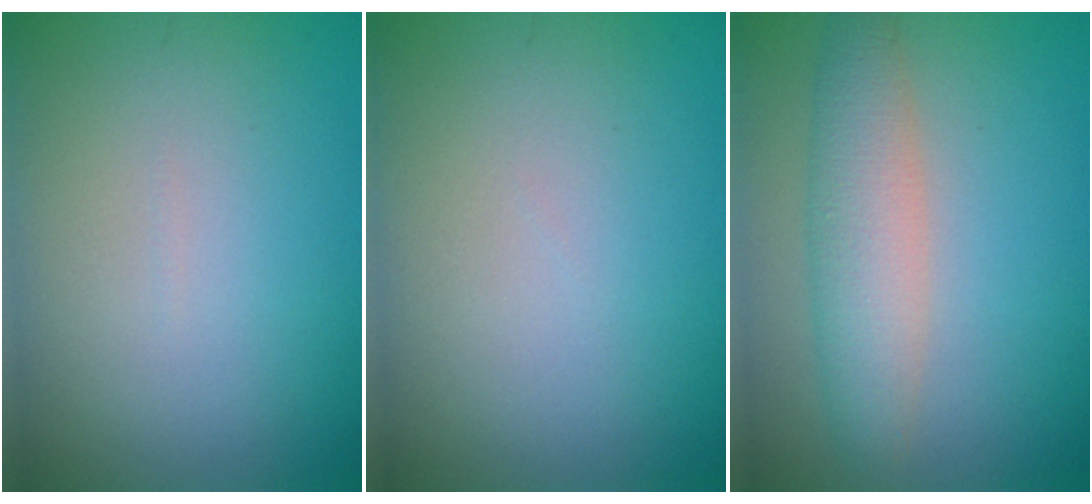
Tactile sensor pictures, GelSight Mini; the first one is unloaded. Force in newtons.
{"total": 0.0}
{"total": 4.3, "press": 4.3, "slide": 0.1}